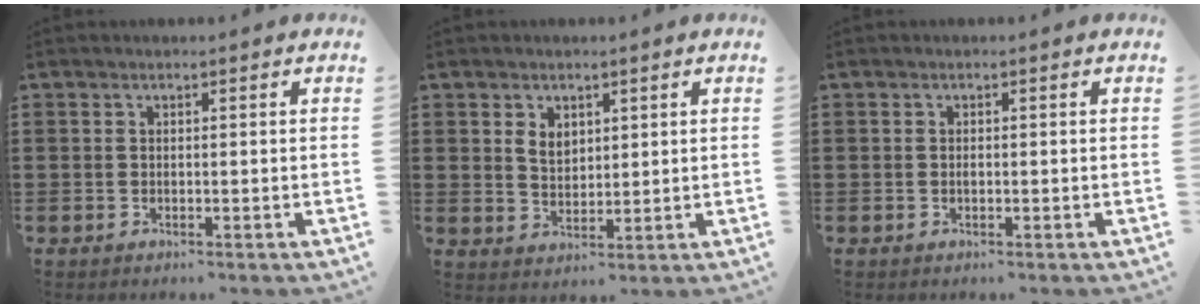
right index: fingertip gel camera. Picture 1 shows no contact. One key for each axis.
{"total": 3.1, "fx": 1.6, "fy": 2.2, "fz": 1.5, "tx": -0.036, "ty": 0.008, "tz": 0.030}
{"total": 0.6, "fx": -0.1, "fy": 0.3, "fz": 0.5, "tx": -0.011, "ty": -0.002, "tz": -0.001}